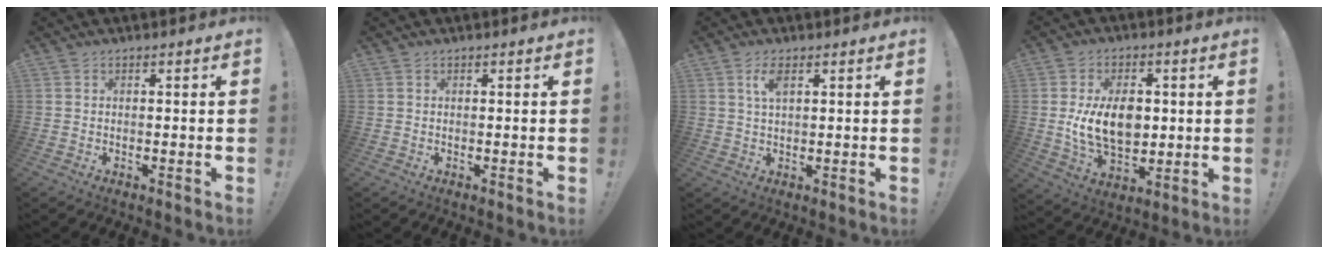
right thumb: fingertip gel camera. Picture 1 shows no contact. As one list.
[{"total": 0.0}, {"total": 3.9, "force": [1.8, 1.5, 3.2], "torque": [-0.057, -0.002, 0.028]}, {"total": 14.1, "force": [0.9, 10.0, 9.9], "torque": [-0.155, -0.008, 0.018]}]